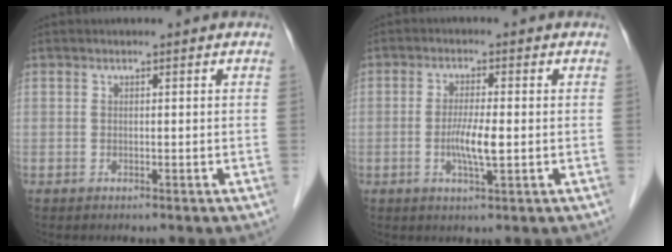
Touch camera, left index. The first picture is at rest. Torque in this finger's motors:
{"motor_torque": [0.50, 0.36, 0.15, 0.05]}